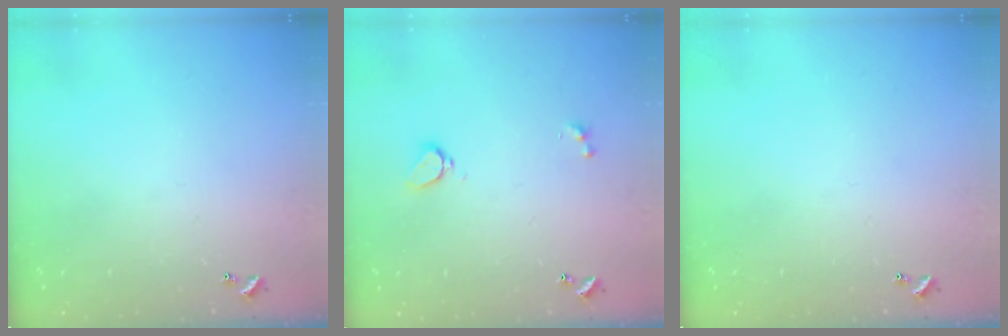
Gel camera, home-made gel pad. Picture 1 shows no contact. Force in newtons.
{"total": 2.9, "press": 2.4, "slide": 1.6}
{"total": 0.0}